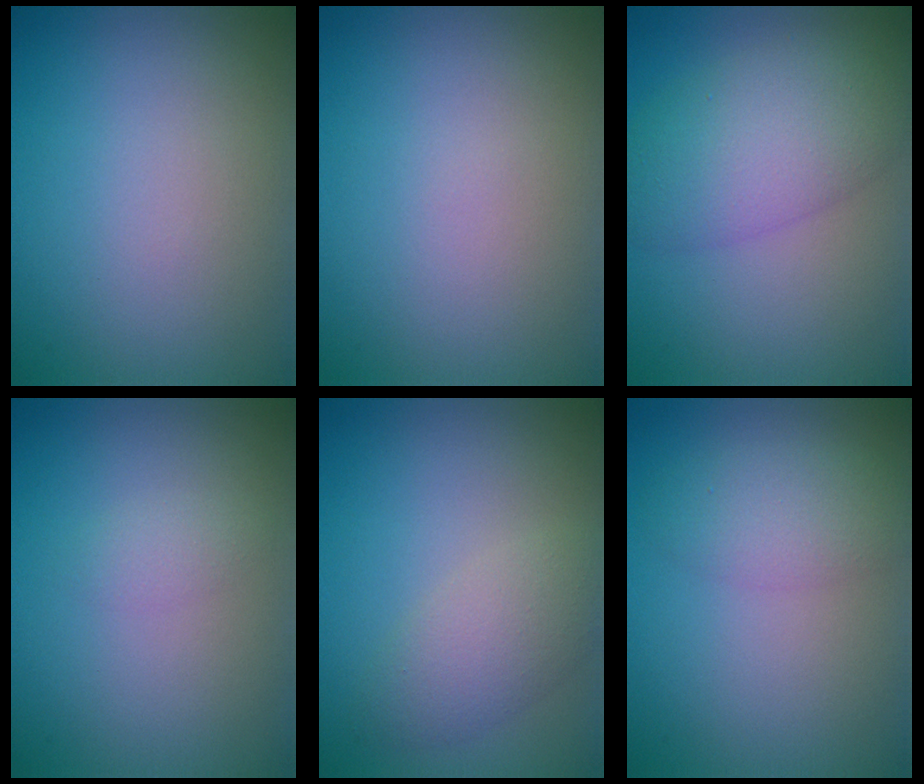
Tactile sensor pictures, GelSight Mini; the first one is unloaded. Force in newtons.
{"total": 0.0}
{"total": 6.3, "press": 6.3, "slide": 0.4}
{"total": 1.0, "press": 1.0, "slide": 0.1}
{"total": 3.2, "press": 3.2, "slide": 0.2}
{"total": 2.8, "press": 2.8, "slide": 0.2}